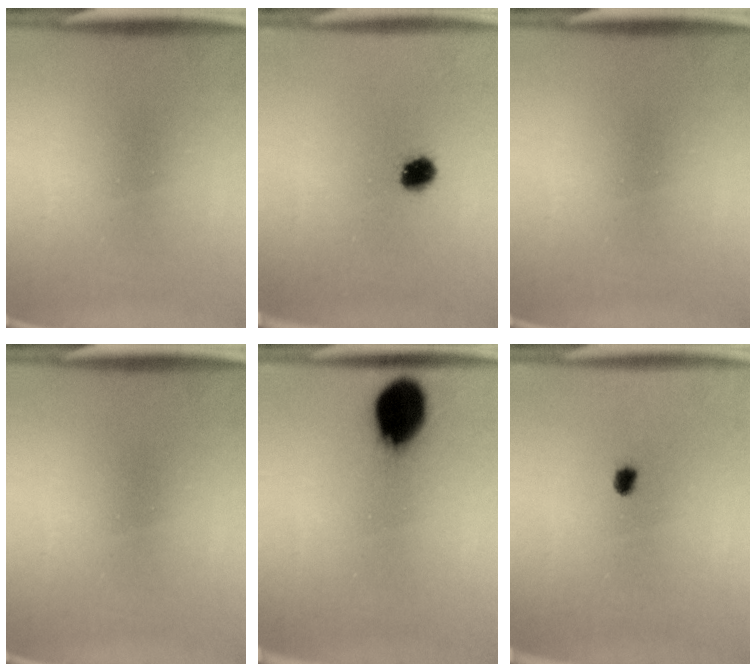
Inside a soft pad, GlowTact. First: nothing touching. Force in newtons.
{"total": 4.5}
{"total": 0.0}
{"total": 0.0}
{"total": 12.9}
{"total": 1.7}